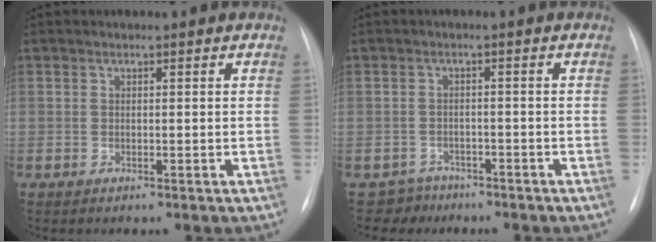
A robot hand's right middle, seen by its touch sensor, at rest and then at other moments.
{"total": 3.2, "force": [-2.5, 1.7, -1.1], "torque": [0.018, 0.005, -0.043]}